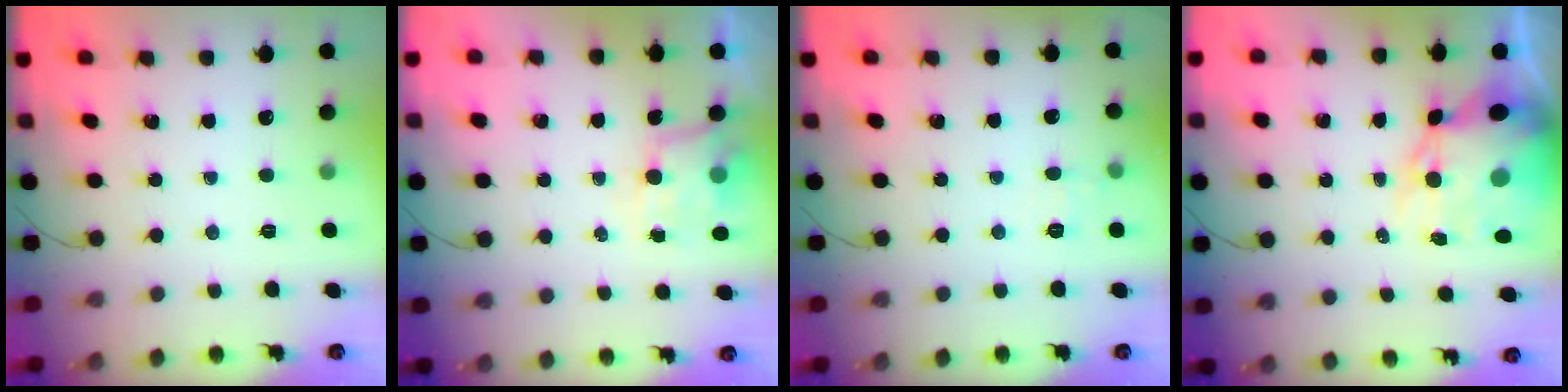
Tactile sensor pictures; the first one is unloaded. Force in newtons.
{"total": 5.7, "press": 5.6, "slide": 0.8}
{"total": 5.3, "press": 5.2, "slide": 1.3}
{"total": 13.6, "press": 13.2, "slide": 3.5}